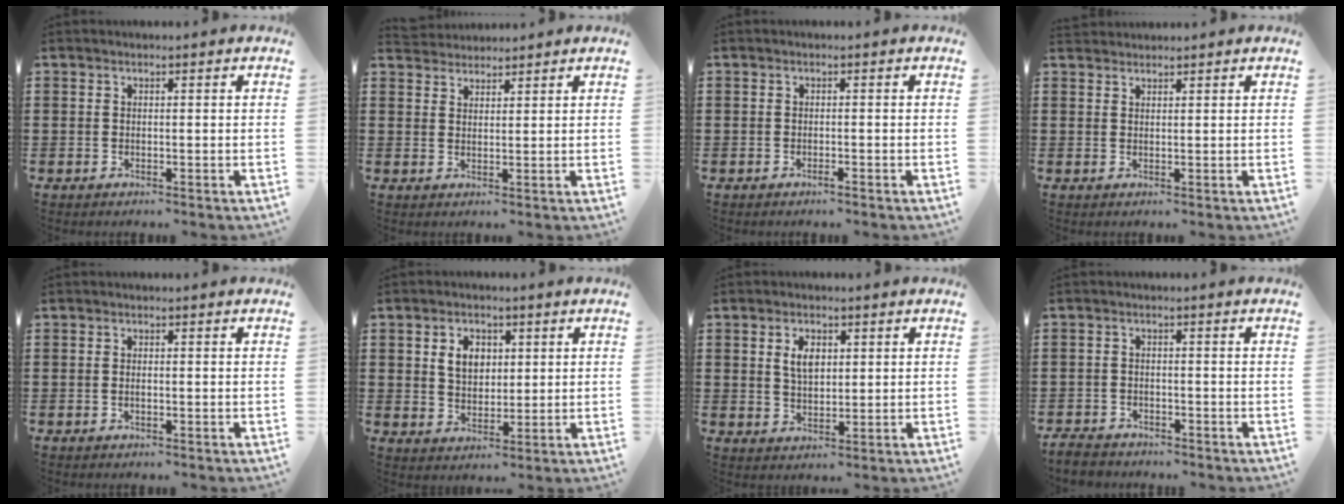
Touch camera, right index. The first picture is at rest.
{"total": 2.6, "force": [2.5, 0.7, -0.4], "torque": [0.000, 0.002, 0.050]}
{"total": 0.7, "force": [-0.6, 0.0, 0.4], "torque": [-0.009, -0.003, -0.010]}
{"total": 1.3, "force": [1.3, 0.3, -0.3], "torque": [0.003, 0.003, 0.026]}
{"total": 0.7, "force": [-0.2, 0.0, 0.6], "torque": [-0.014, -0.007, -0.002]}
{"total": 4.7, "force": [1.3, 3.5, 2.9], "torque": [-0.060, 0.011, 0.019]}
{"total": 3.8, "force": [1.1, 2.2, 2.9], "torque": [-0.055, 0.007, 0.017]}
{"total": 1.9, "force": [-1.9, 0.4, 0.1], "torque": [-0.007, 0.003, -0.041]}